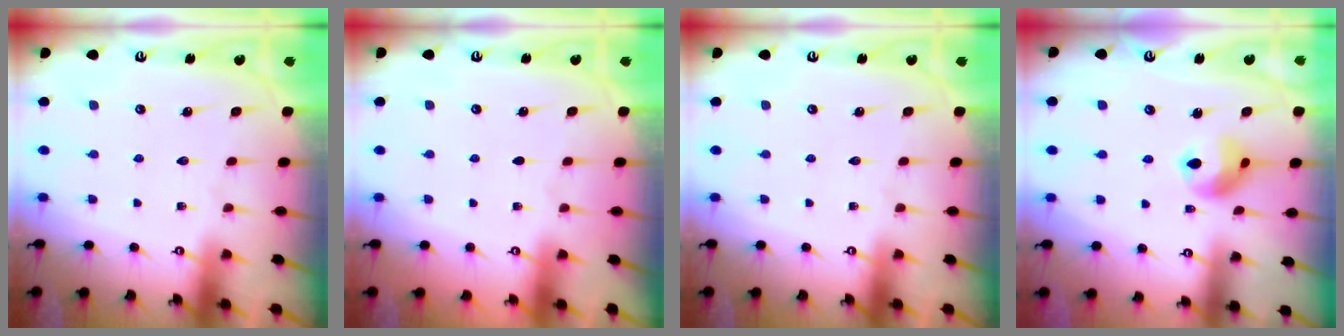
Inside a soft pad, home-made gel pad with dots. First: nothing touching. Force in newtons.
{"total": 0.0}
{"total": 0.0}
{"total": 9.7, "press": 9.6, "slide": 0.9}